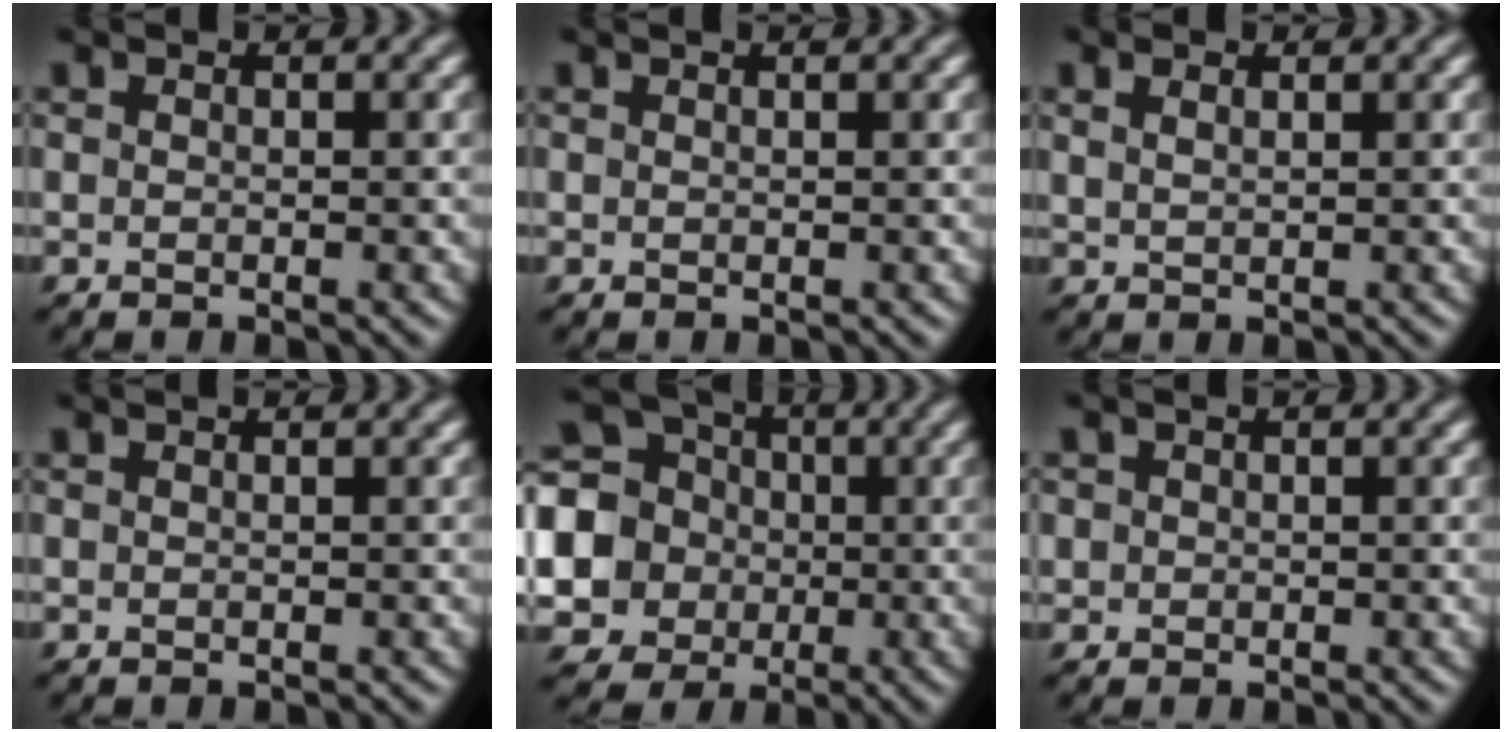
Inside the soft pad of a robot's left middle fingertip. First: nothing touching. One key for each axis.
{"total": 0.6, "fx": 0.5, "fy": 0.2, "fz": 0.3, "tx": -0.001, "ty": 0.003, "tz": 0.006}
{"total": 1.4, "fx": 1.0, "fy": 0.5, "fz": 0.9, "tx": -0.013, "ty": 0.000, "tz": 0.016}
{"total": 0.0}
{"total": 9.6, "fx": 0.0, "fy": 8.7, "fz": 3.9, "tx": -0.105, "ty": 0.000, "tz": -0.027}
{"total": 1.0, "fx": 0.2, "fy": 1.0, "fz": 0.2, "tx": 0.004, "ty": -0.002, "tz": 0.001}